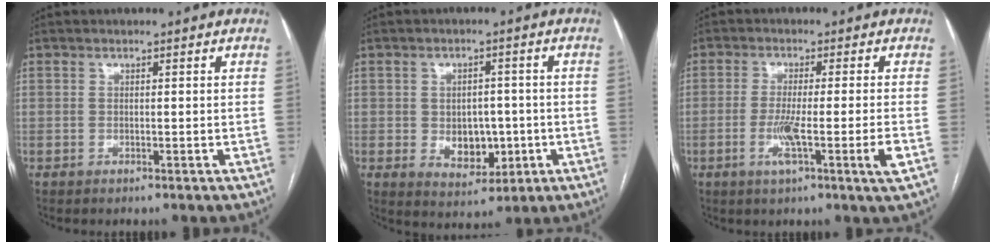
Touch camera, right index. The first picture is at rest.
{"total": 6.7, "force": [-1.0, 4.6, 4.7], "torque": [-0.062, 0.005, -0.003]}
{"total": 7.6, "force": [-2.4, -0.8, 7.1], "torque": [-0.128, -0.018, -0.044]}